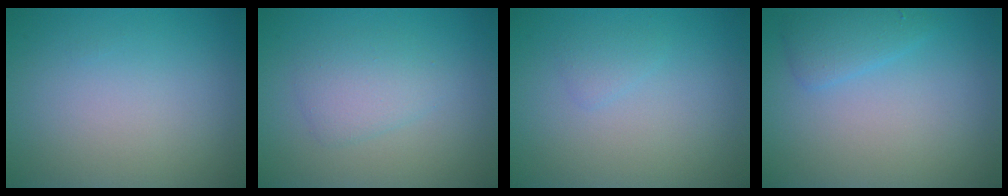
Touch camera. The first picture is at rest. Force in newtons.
{"total": 2.4, "press": 2.4, "slide": 0.0}
{"total": 0.9, "press": 0.9, "slide": 0.0}
{"total": 1.9, "press": 1.9, "slide": 0.1}